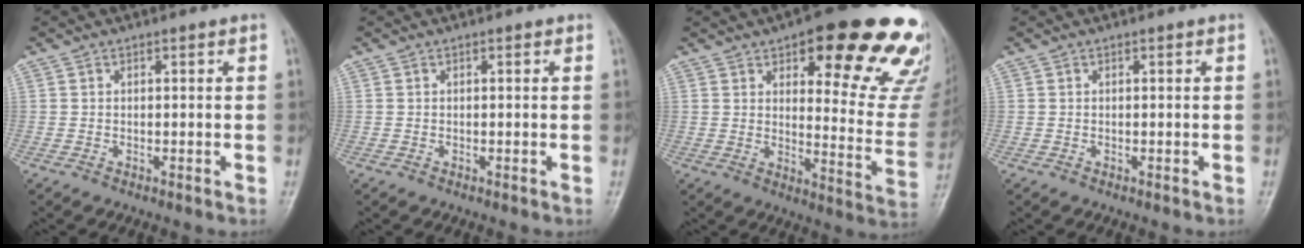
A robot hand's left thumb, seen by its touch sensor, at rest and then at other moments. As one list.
[{"total": 0.0}, {"total": 23.9, "force": [14.6, 7.7, 17.4], "torque": [-0.165, -0.072, 0.182]}, {"total": 0.0}]